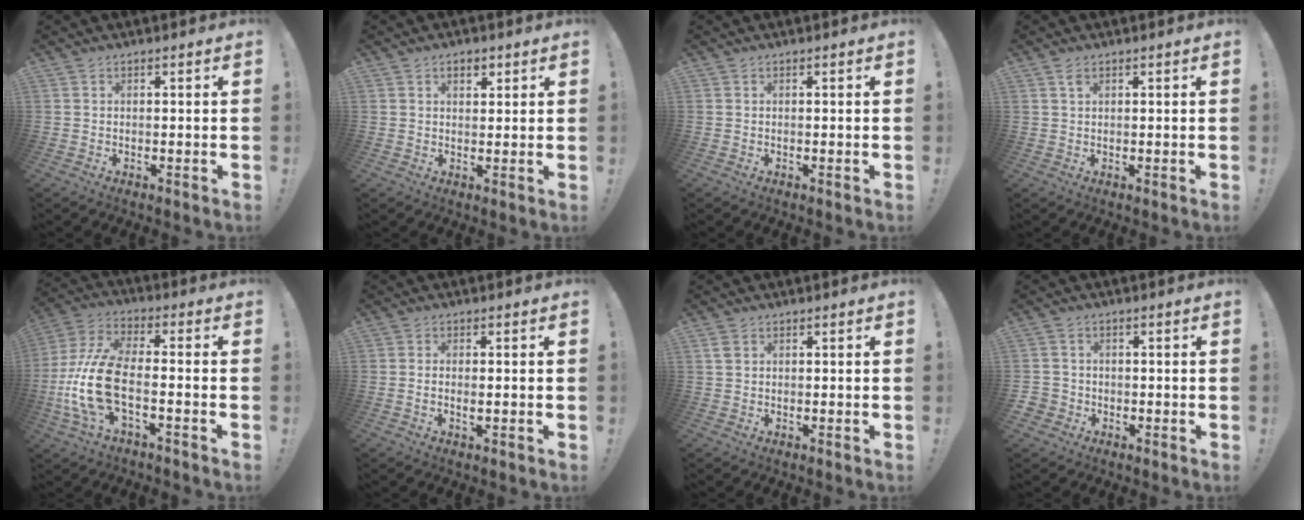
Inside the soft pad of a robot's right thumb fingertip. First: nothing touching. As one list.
[{"total": 3.1, "force": [1.6, 2.0, 1.7], "torque": [-0.024, 0.000, 0.027]}, {"total": 0.0}, {"total": 1.5, "force": [0.8, 0.7, 0.9], "torque": [-0.019, 0.001, 0.015]}, {"total": 15.5, "force": [-3.5, 7.1, 13.3], "torque": [-0.283, 0.004, -0.057]}, {"total": 1.7, "force": [-0.2, 0.5, 1.6], "torque": [-0.018, -0.001, -0.004]}, {"total": 1.9, "force": [0.9, 1.1, 1.2], "torque": [-0.017, 0.000, 0.016]}, {"total": 3.1, "force": [-0.6, 2.9, 0.9], "torque": [-0.017, 0.004, -0.012]}]